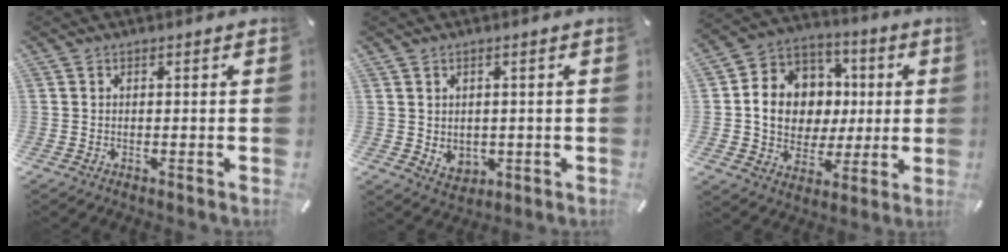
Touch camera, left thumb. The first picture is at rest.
{"total": 3.7, "force": [0.8, 3.5, 0.9], "torque": [-0.006, -0.005, 0.017]}
{"total": 13.1, "force": [0.3, 12.0, 5.2], "torque": [-0.097, 0.003, 0.014]}